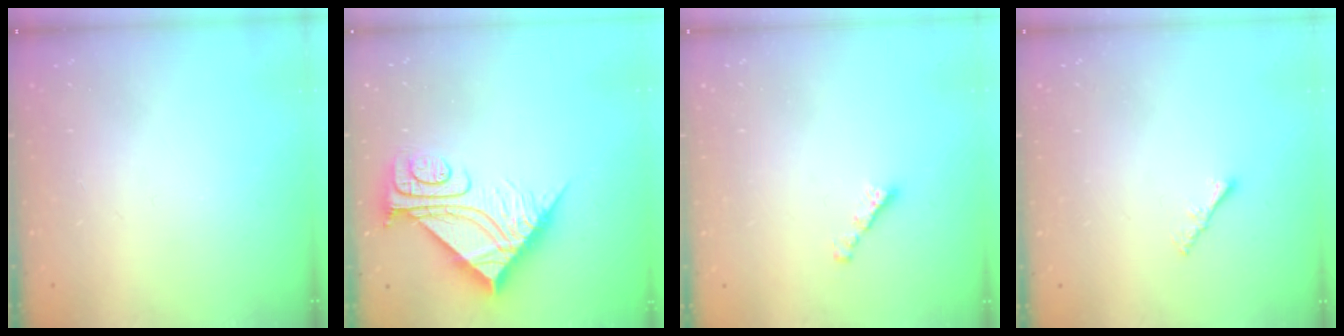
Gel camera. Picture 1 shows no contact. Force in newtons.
{"total": 10.4, "press": 10.4, "slide": 1.1}
{"total": 2.7, "press": 2.7, "slide": 0.2}
{"total": 1.6, "press": 1.5, "slide": 0.5}